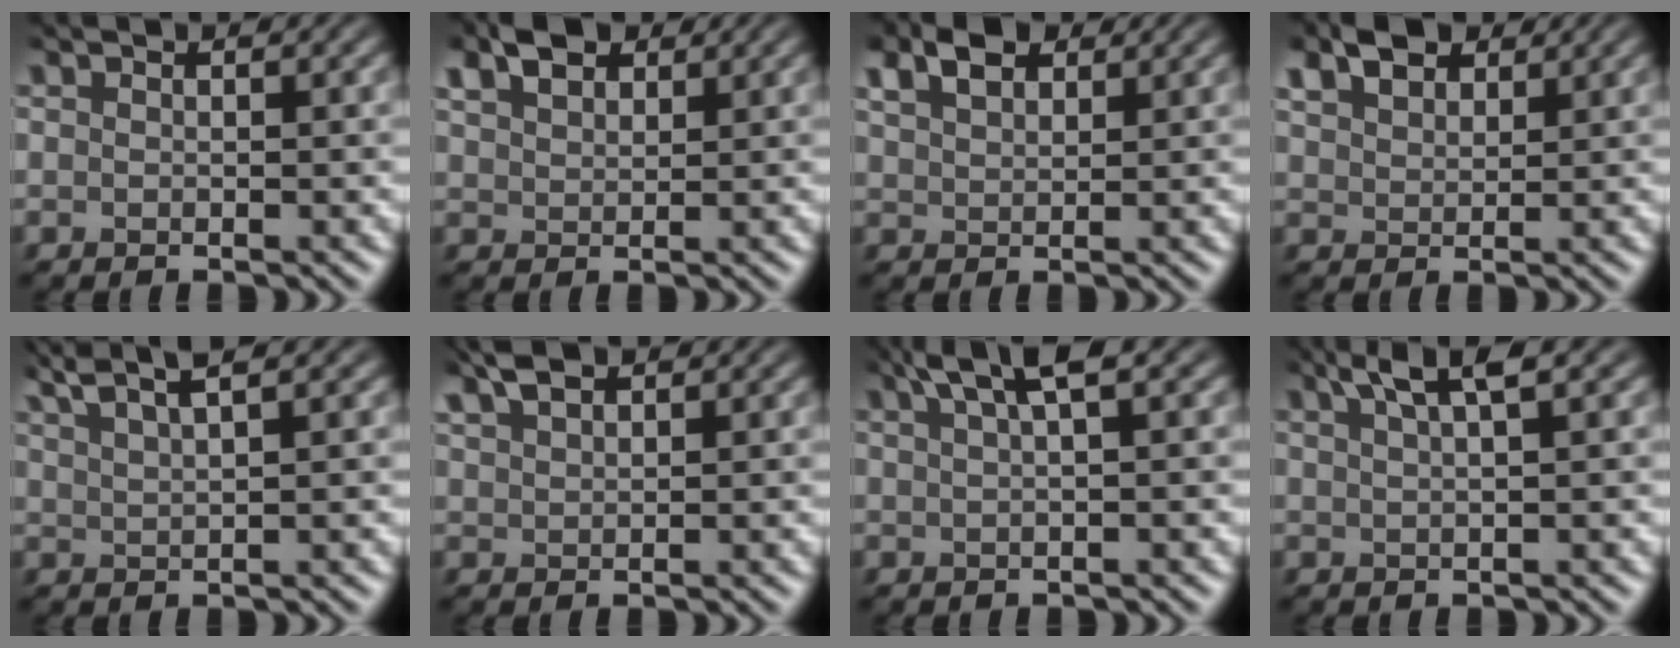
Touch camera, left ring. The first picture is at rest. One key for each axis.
{"total": 3.0, "fx": 1.9, "fy": 1.6, "fz": 1.6, "tx": -0.041, "ty": 0.011, "tz": 0.038}
{"total": 3.3, "fx": 2.0, "fy": 1.8, "fz": 1.9, "tx": -0.047, "ty": 0.011, "tz": 0.040}
{"total": 3.4, "fx": 2.3, "fy": 1.8, "fz": 1.6, "tx": -0.044, "ty": 0.011, "tz": 0.045}
{"total": 4.2, "fx": 3.0, "fy": 0.5, "fz": 2.9, "tx": -0.052, "ty": 0.018, "tz": 0.048}
{"total": 2.6, "fx": 1.8, "fy": 1.0, "fz": 1.6, "tx": -0.039, "ty": 0.014, "tz": 0.038}
{"total": 3.5, "fx": 2.0, "fy": 0.3, "fz": 2.8, "tx": -0.051, "ty": 0.015, "tz": 0.038}
{"total": 3.2, "fx": 2.0, "fy": 0.2, "fz": 2.5, "tx": -0.043, "ty": 0.011, "tz": 0.036}